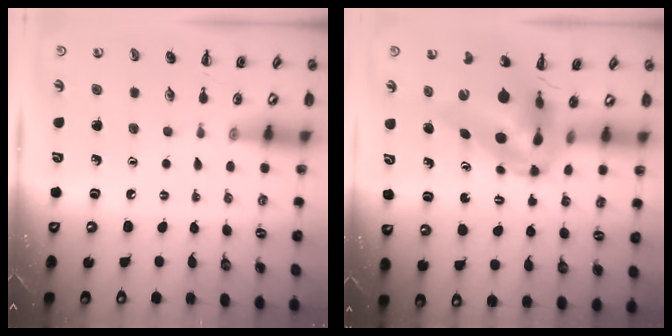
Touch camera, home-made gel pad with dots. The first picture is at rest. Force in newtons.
{"total": 12.0, "press": 11.4, "slide": 3.7}